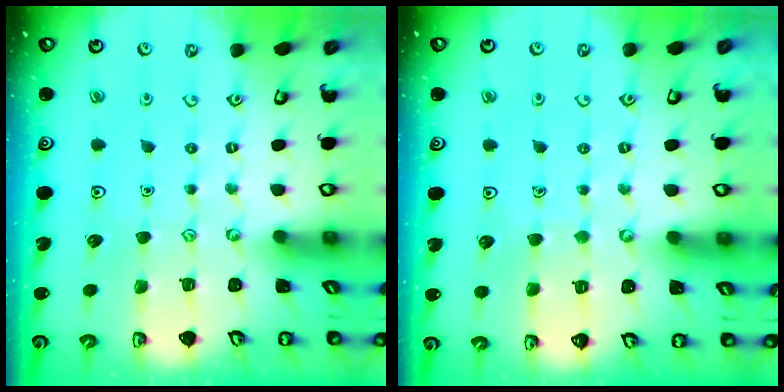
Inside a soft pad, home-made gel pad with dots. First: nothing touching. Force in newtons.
{"total": 2.4, "press": 2.4, "slide": 0.2}